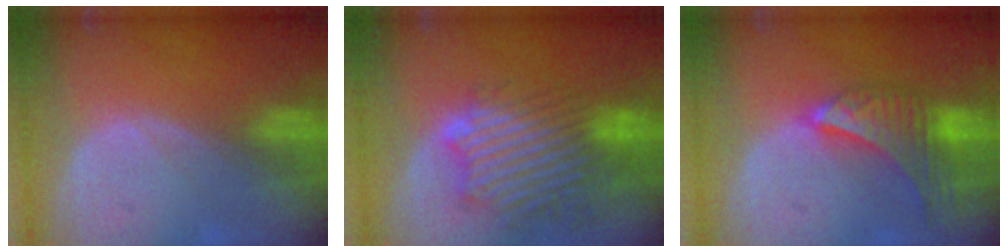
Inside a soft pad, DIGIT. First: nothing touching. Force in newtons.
{"total": 12.1, "press": 10.9, "slide": 5.2}
{"total": 9.4, "press": 8.4, "slide": 4.3}